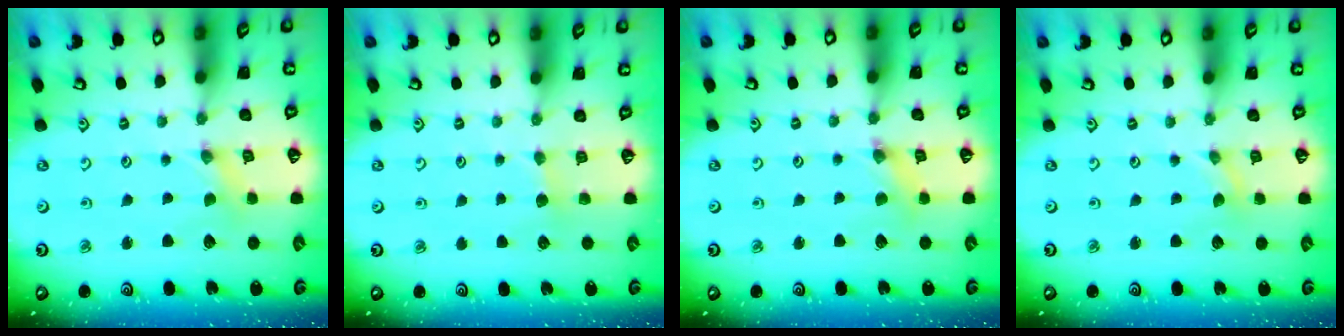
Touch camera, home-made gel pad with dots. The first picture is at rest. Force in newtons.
{"total": 3.4, "press": 3.4, "slide": 0.5}
{"total": 1.8, "press": 1.8, "slide": 0.3}
{"total": 0.0}